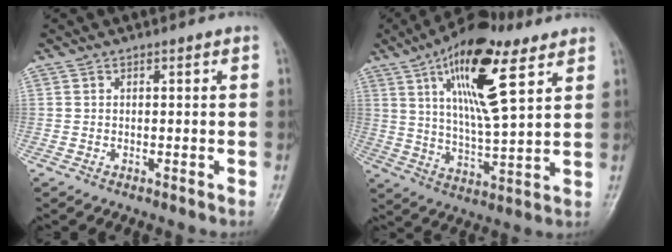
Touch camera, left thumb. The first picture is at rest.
{"total": 18.4, "force": [8.8, 6.1, 15.1], "torque": [-0.236, -0.029, 0.150]}